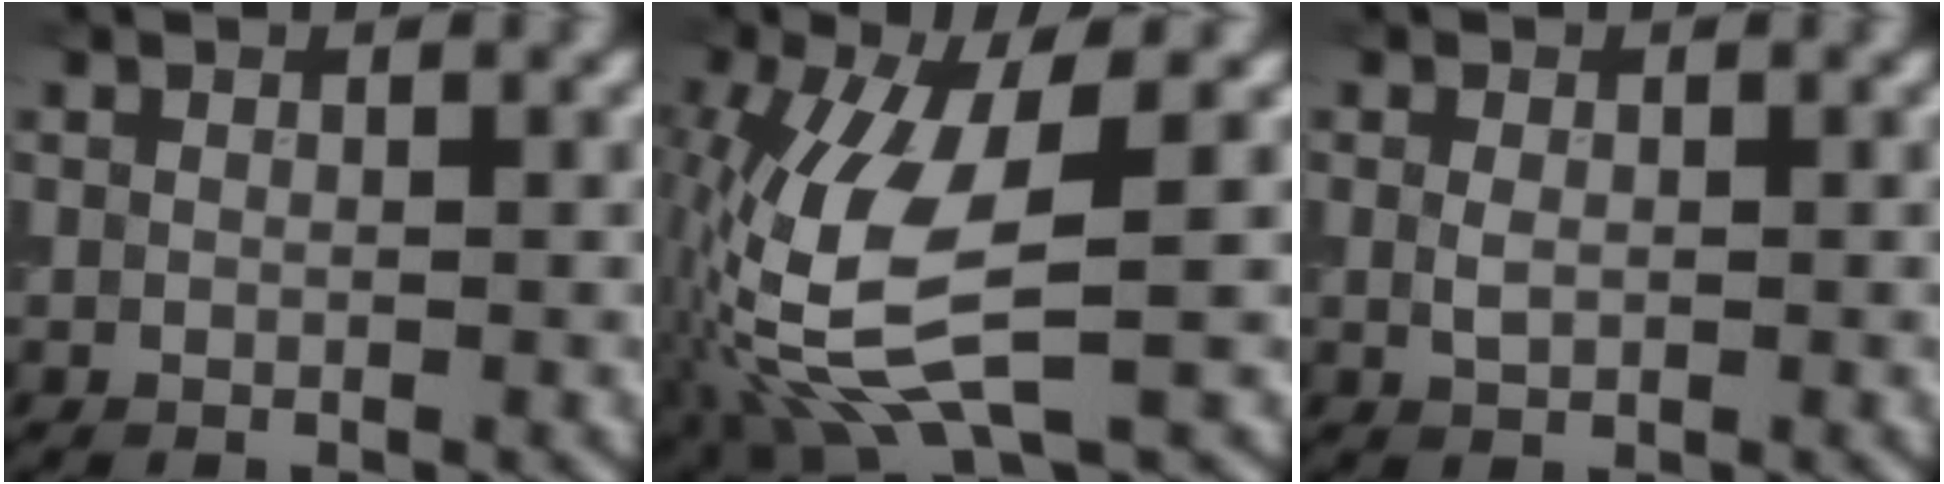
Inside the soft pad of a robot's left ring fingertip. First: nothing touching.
{"total": 9.7, "force": [-1.0, 3.7, 8.9], "torque": [-0.208, -0.008, -0.021]}
{"total": 1.2, "force": [0.0, 0.8, 0.9], "torque": [-0.023, -0.002, 0.002]}